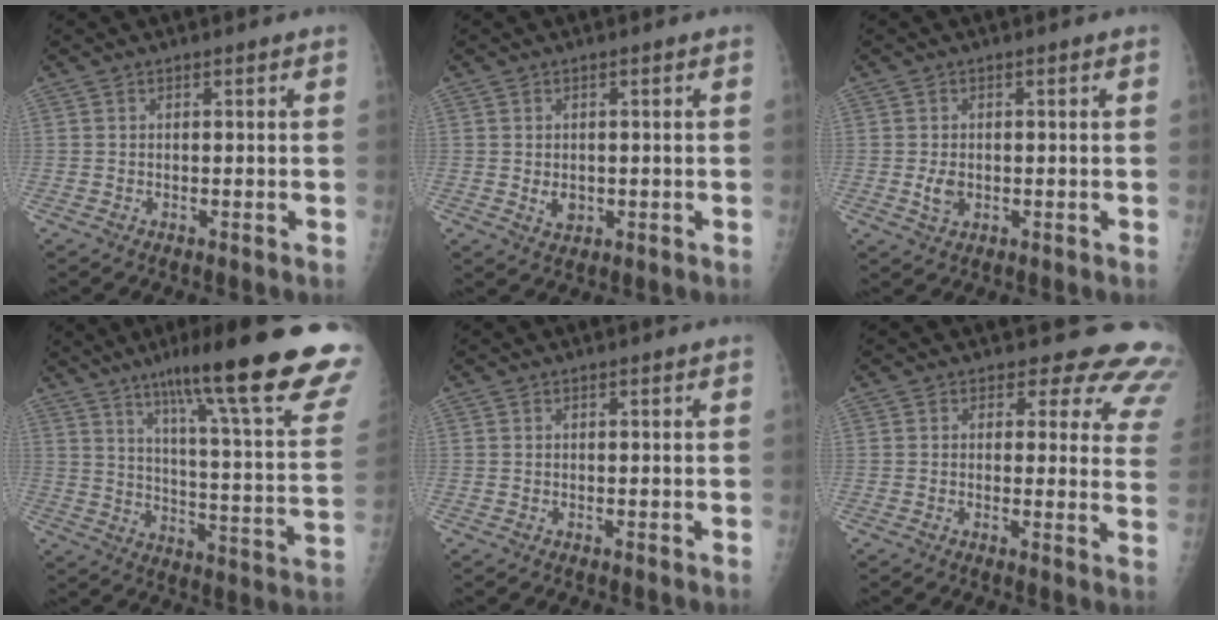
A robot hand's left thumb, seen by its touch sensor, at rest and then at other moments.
{"total": 2.4, "force": [-0.1, 1.8, 1.5], "torque": [-0.016, -0.003, 0.006]}
{"total": 2.6, "force": [-0.3, 1.8, 1.9], "torque": [-0.031, -0.003, -0.001]}
{"total": 29.0, "force": [19.5, 3.0, 21.2], "torque": [-0.263, -0.076, 0.273]}
{"total": 0.0}
{"total": 12.6, "force": [10.5, 6.1, 3.4], "torque": [0.017, -0.062, 0.082]}